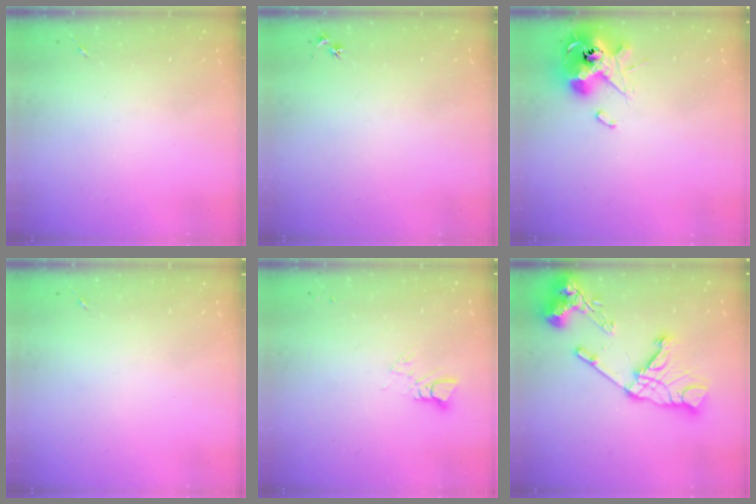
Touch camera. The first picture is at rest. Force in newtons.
{"total": 3.0, "press": 2.9, "slide": 0.4}
{"total": 13.1, "press": 13.0, "slide": 1.6}
{"total": 0.0}
{"total": 3.6, "press": 3.6, "slide": 0.2}
{"total": 20.1, "press": 20.0, "slide": 2.3}